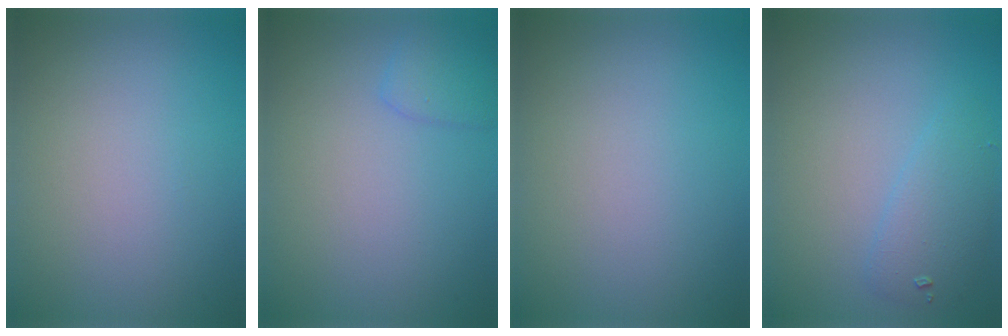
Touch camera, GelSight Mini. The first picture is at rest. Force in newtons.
{"total": 1.6, "press": 1.6, "slide": 0.1}
{"total": 0.0}
{"total": 2.4, "press": 2.4, "slide": 0.1}